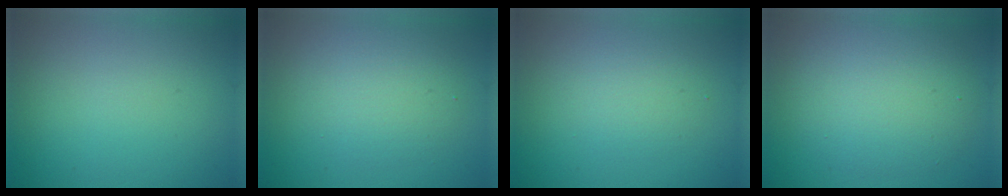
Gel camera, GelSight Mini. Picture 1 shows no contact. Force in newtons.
{"total": 3.6, "press": 3.6, "slide": 0.3}
{"total": 2.4, "press": 2.4, "slide": 0.2}
{"total": 5.9, "press": 5.9, "slide": 0.5}